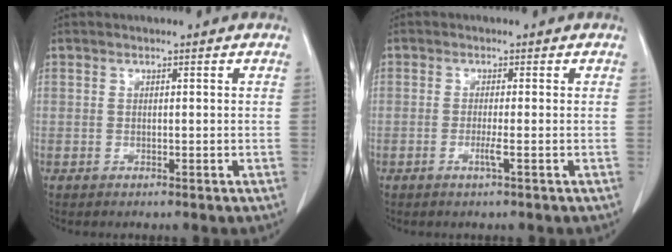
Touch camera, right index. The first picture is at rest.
{"total": 1.5, "force": [-0.6, -0.3, 1.4], "torque": [-0.028, -0.003, -0.012]}